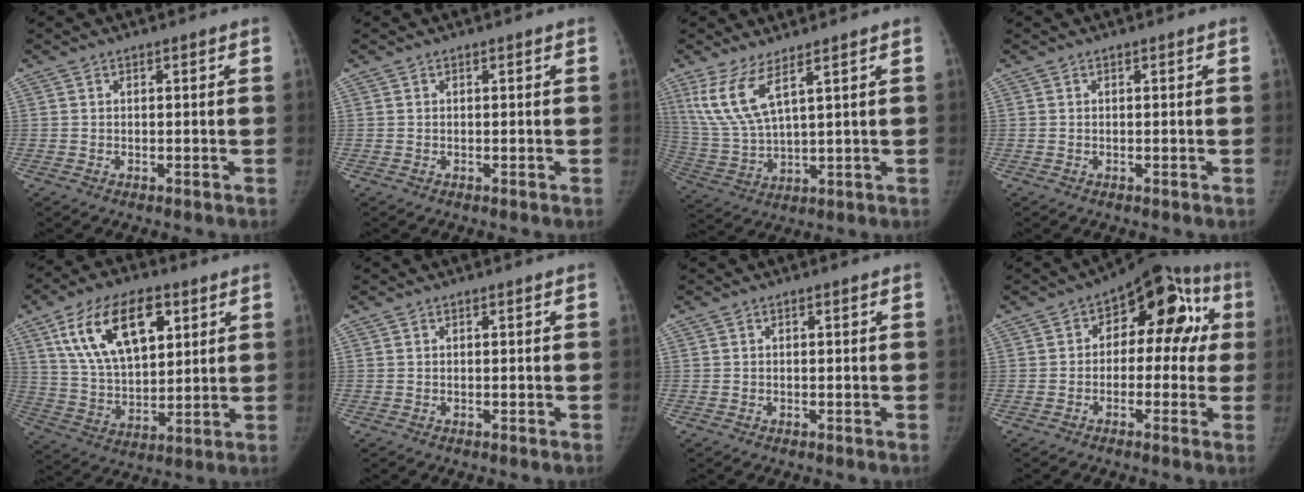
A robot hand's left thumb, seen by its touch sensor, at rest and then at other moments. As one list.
[{"total": 0.0}, {"total": 9.8, "force": [5.4, 2.5, 7.7], "torque": [-0.178, -0.031, 0.122]}, {"total": 0.0}, {"total": 17.3, "force": [8.2, 9.1, 12.2], "torque": [-0.167, -0.030, 0.156]}, {"total": 0.0}, {"total": 0.0}, {"total": 14.4, "force": [2.0, 9.0, 11.1], "torque": [-0.075, 0.047, 0.011]}]